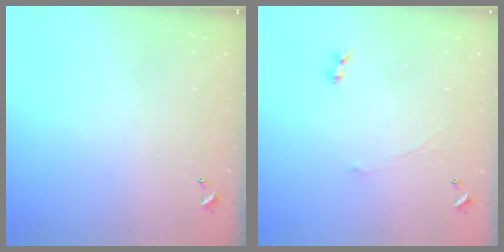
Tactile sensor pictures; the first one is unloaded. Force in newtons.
{"total": 1.2, "press": 0.7, "slide": 1.0}